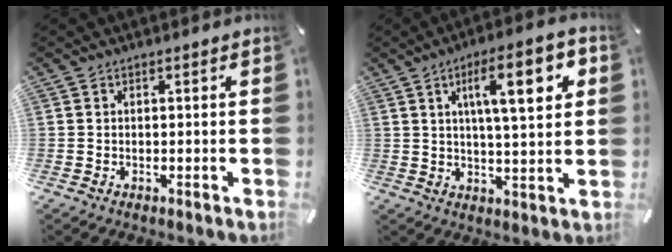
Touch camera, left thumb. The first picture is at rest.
{"total": 15.1, "force": [5.4, 4.3, 13.4], "torque": [-0.202, -0.003, 0.077]}